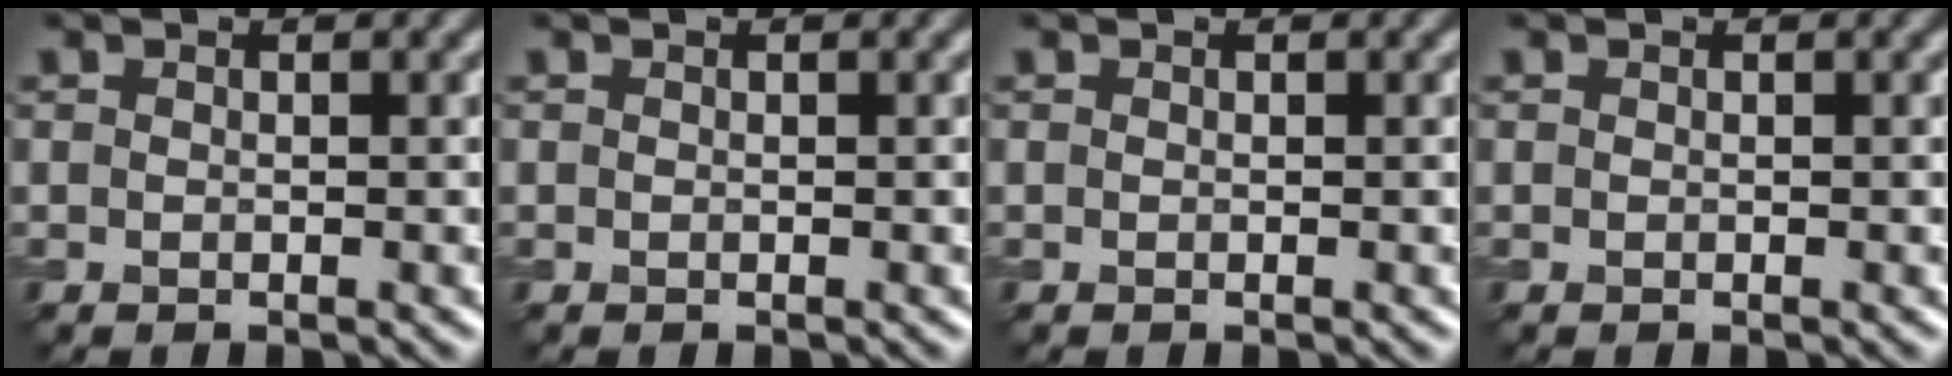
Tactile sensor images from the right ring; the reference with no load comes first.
{"total": 0.0}
{"total": 0.0}
{"total": 0.0}